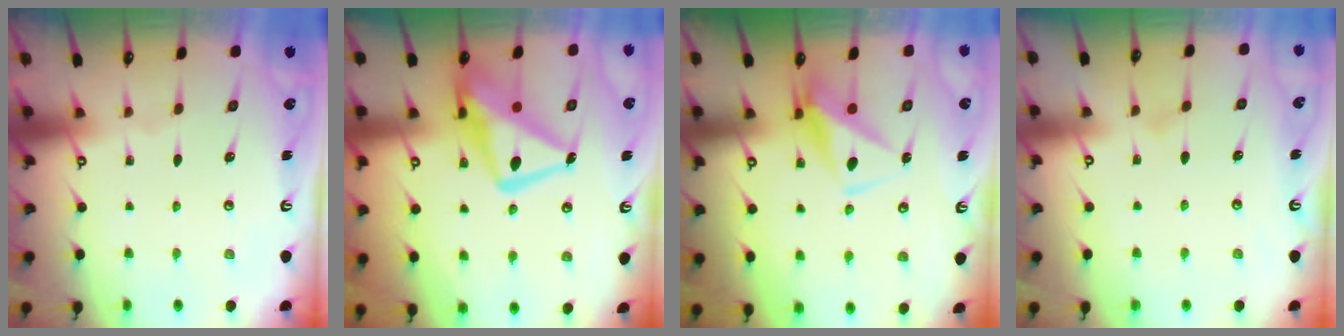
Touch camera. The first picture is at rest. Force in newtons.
{"total": 17.3, "press": 17.2, "slide": 1.7}
{"total": 8.7, "press": 8.6, "slide": 1.4}
{"total": 5.8, "press": 5.8, "slide": 0.4}